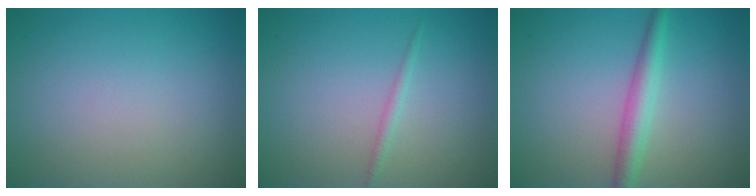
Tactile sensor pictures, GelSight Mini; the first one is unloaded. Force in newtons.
{"total": 0.9, "press": 0.9, "slide": 0.1}
{"total": 2.8, "press": 2.8, "slide": 0.0}